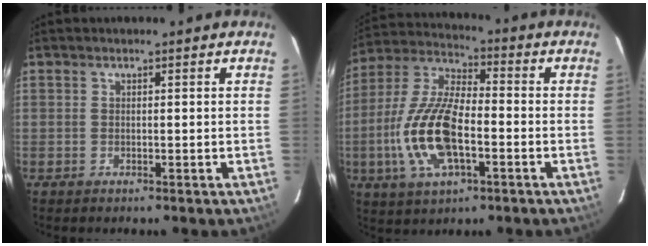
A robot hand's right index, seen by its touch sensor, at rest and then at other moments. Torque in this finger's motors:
{"motor_torque": [2.03, -0.11, 1.05, 0.18]}